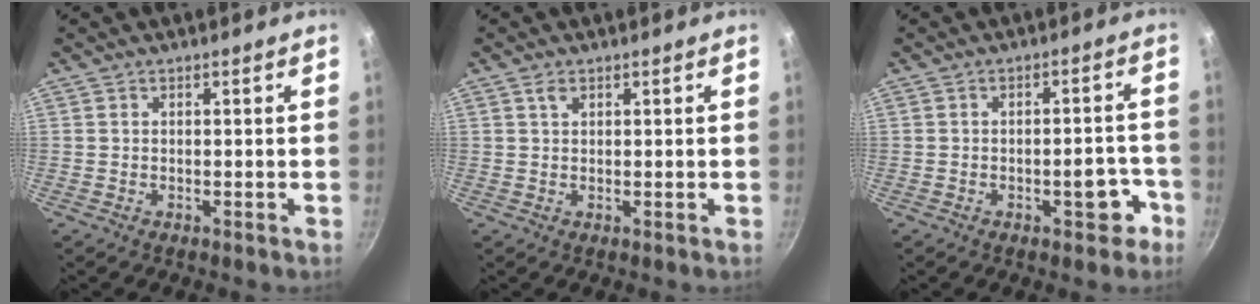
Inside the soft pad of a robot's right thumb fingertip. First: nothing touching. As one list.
[{"total": 1.5, "force": [0.8, 0.8, 0.9], "torque": [-0.015, -0.001, 0.015]}, {"total": 6.0, "force": [-2.9, 2.8, 4.4], "torque": [-0.021, 0.034, -0.033]}]